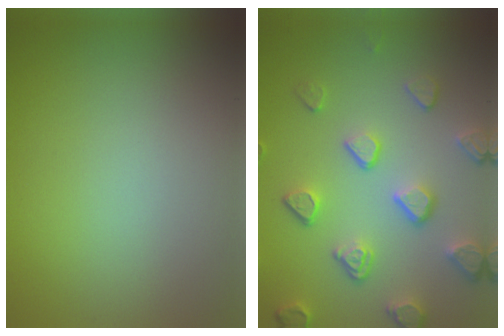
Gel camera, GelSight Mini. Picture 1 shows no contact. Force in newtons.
{"total": 5.1, "press": 4.0, "slide": 3.2}